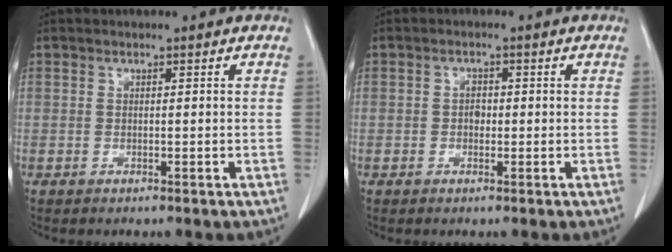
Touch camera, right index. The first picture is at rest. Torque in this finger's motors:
{"motor_torque": [0.35, -0.14, 0.03, 0.03]}